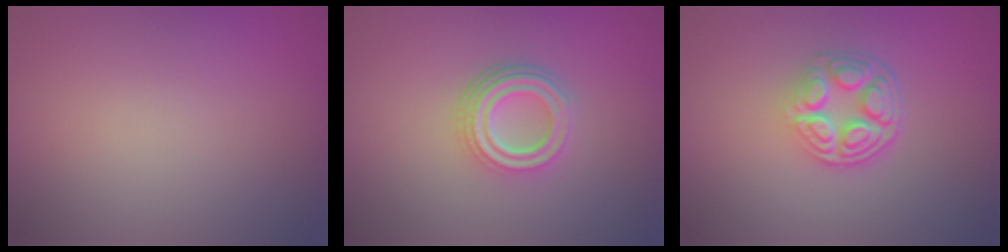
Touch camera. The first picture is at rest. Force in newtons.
{"total": 4.5, "press": 3.3, "slide": 3.0}
{"total": 5.2, "press": 3.7, "slide": 3.6}